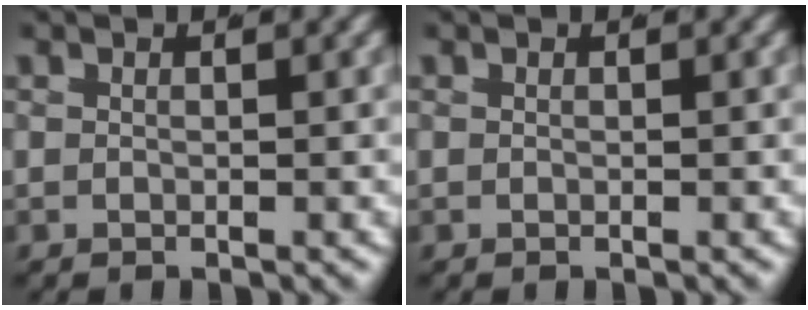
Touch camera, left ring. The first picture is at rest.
{"total": 1.1, "force": [-0.3, -1.0, -0.3], "torque": [0.012, -0.014, 0.008]}